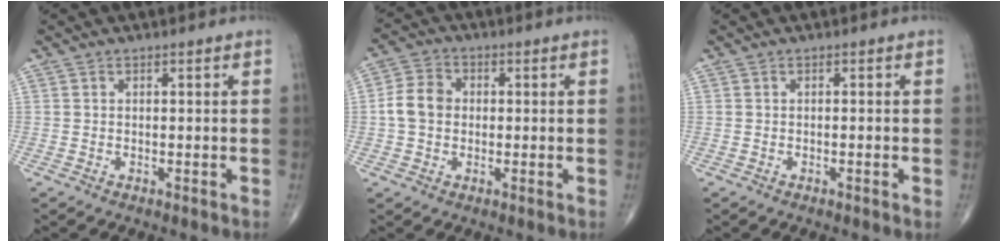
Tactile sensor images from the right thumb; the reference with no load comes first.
{"total": 6.3, "force": [-0.1, 5.0, 3.7], "torque": [-0.063, 0.016, -0.009]}
{"total": 0.9, "force": [-0.3, 0.0, 0.8], "torque": [-0.013, -0.002, -0.003]}